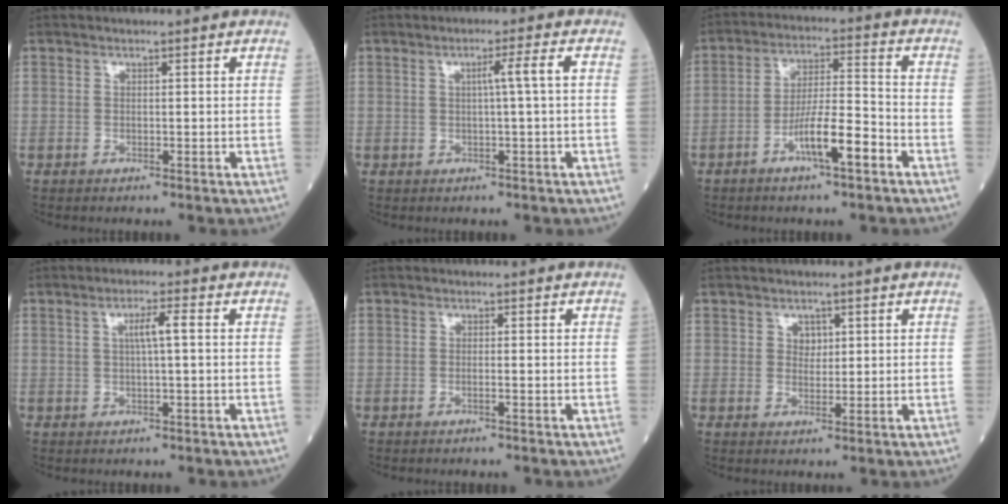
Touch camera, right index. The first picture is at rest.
{"total": 3.1, "force": [0.3, -0.8, 3.0], "torque": [-0.050, 0.005, 0.006]}
{"total": 8.4, "force": [-4.2, 0.9, 7.2], "torque": [-0.133, 0.004, -0.075]}
{"total": 3.4, "force": [0.5, 0.0, 3.3], "torque": [-0.060, 0.005, 0.009]}
{"total": 0.6, "force": [-0.3, -0.1, 0.6], "torque": [-0.013, 0.000, -0.005]}
{"total": 1.7, "force": [0.7, 1.3, 0.9], "torque": [-0.012, -0.003, 0.012]}